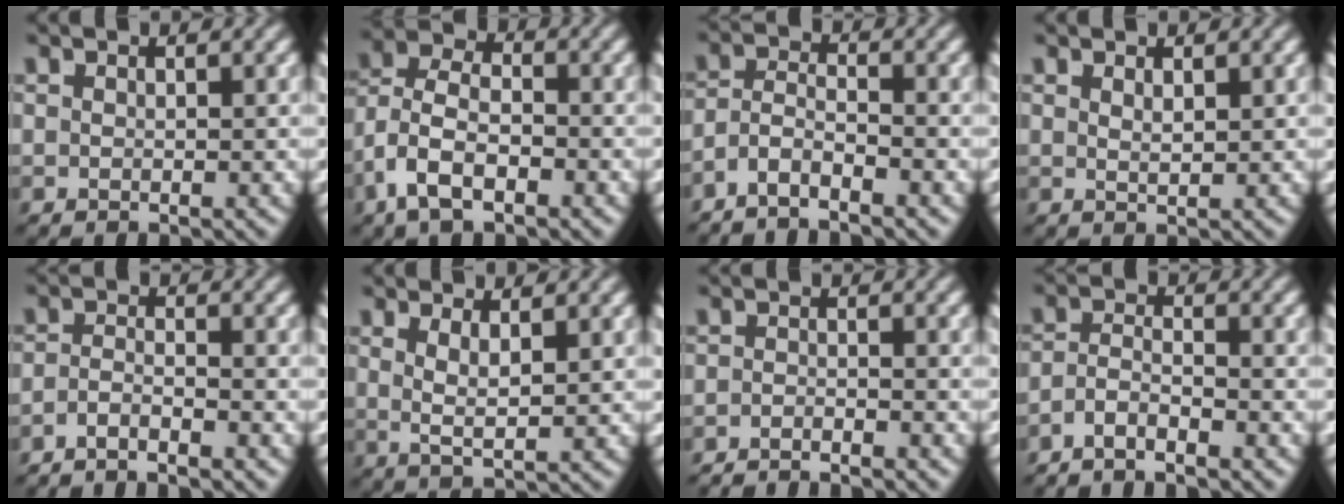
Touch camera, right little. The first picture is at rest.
{"total": 6.0, "force": [-0.8, 4.6, 3.7], "torque": [-0.094, -0.021, -0.015]}
{"total": 4.9, "force": [-3.0, 3.2, 2.1], "torque": [-0.052, -0.024, -0.053]}
{"total": 1.1, "force": [0.7, -0.8, 0.3], "torque": [0.000, -0.008, 0.021]}
{"total": 2.8, "force": [-2.6, 0.4, 1.0], "torque": [-0.021, -0.017, -0.040]}
{"total": 2.7, "force": [0.7, 0.7, 2.5], "torque": [-0.040, -0.003, 0.014]}
{"total": 3.0, "force": [-2.9, -0.2, -0.1], "torque": [0.005, -0.014, -0.046]}
{"total": 3.7, "force": [-2.8, 1.7, 1.5], "torque": [-0.036, -0.020, -0.046]}